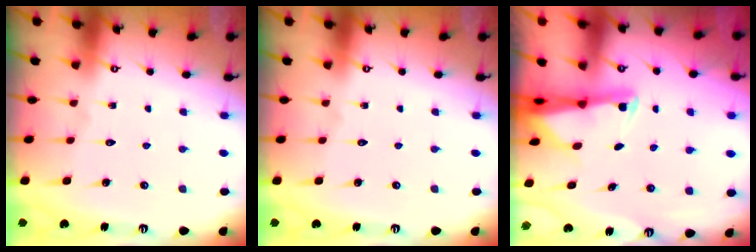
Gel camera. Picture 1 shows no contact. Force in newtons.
{"total": 0.0}
{"total": 2.4, "press": 2.3, "slide": 0.5}